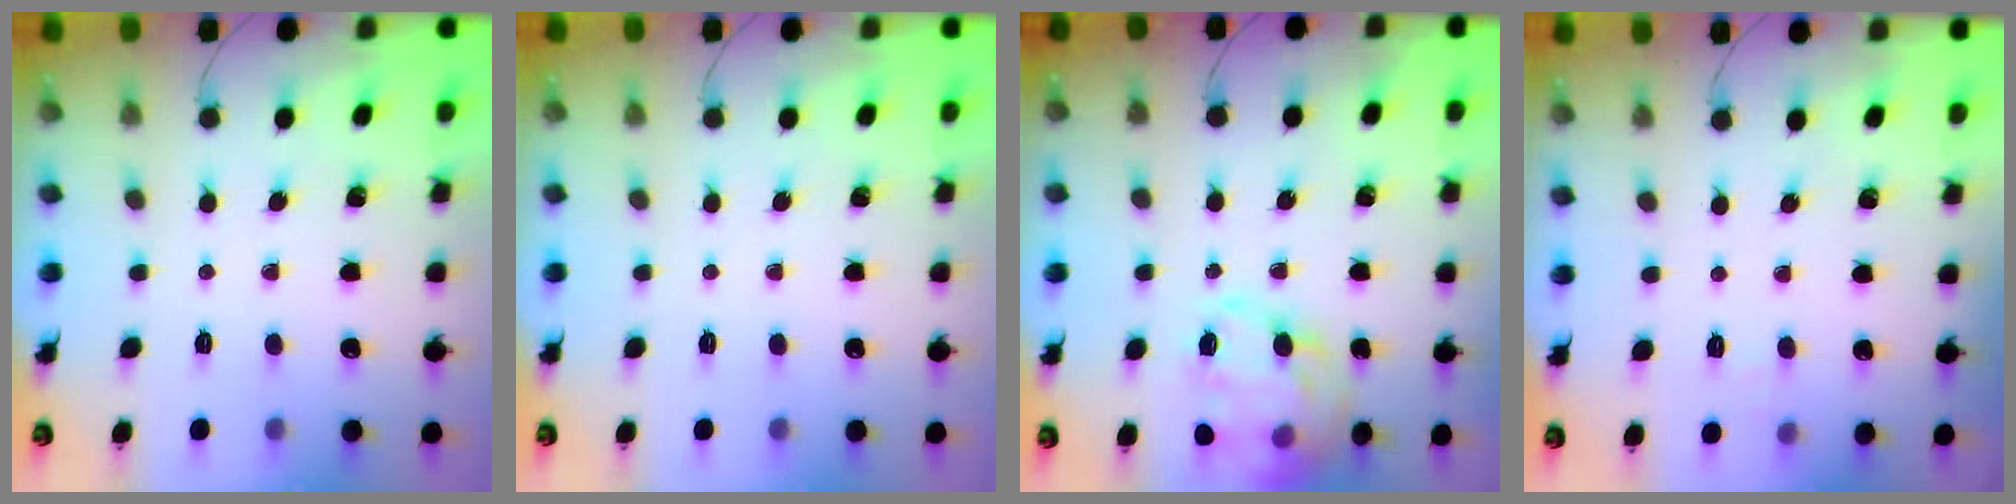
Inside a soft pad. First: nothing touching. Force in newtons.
{"total": 0.0}
{"total": 19.7, "press": 19.6, "slide": 2.1}
{"total": 3.3, "press": 3.1, "slide": 1.1}